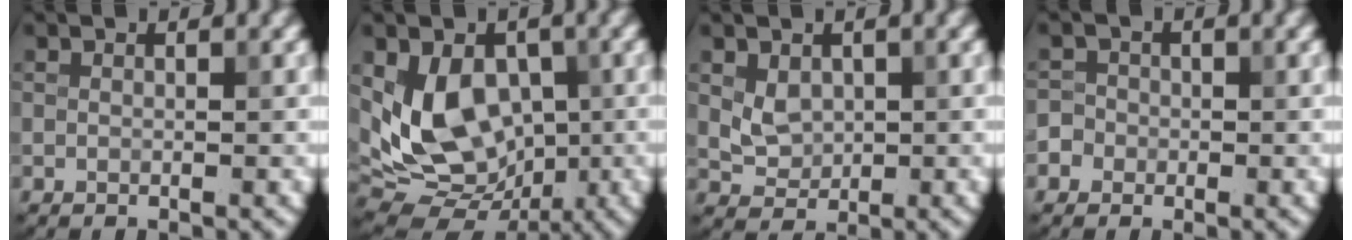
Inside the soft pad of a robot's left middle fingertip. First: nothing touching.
{"total": 8.9, "force": [0.4, 6.5, 6.1], "torque": [-0.118, -0.020, 0.015]}
{"total": 2.3, "force": [0.5, 1.8, 1.4], "torque": [-0.028, -0.005, 0.016]}
{"total": 2.4, "force": [-0.9, 2.2, 0.4], "torque": [0.012, 0.009, -0.025]}